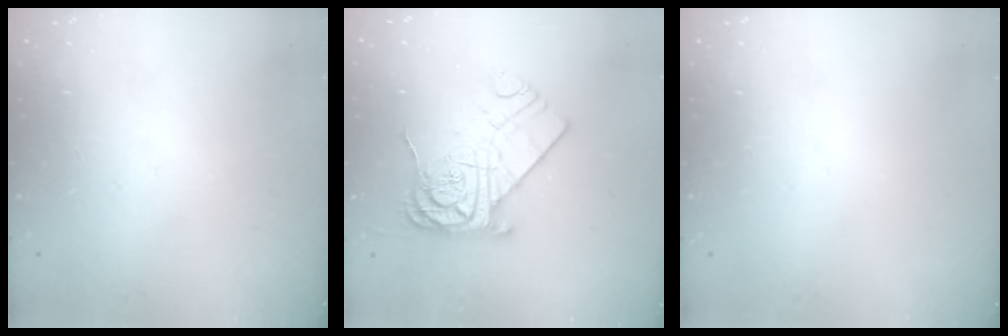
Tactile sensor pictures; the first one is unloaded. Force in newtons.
{"total": 14.2, "press": 14.2, "slide": 1.1}
{"total": 0.0}